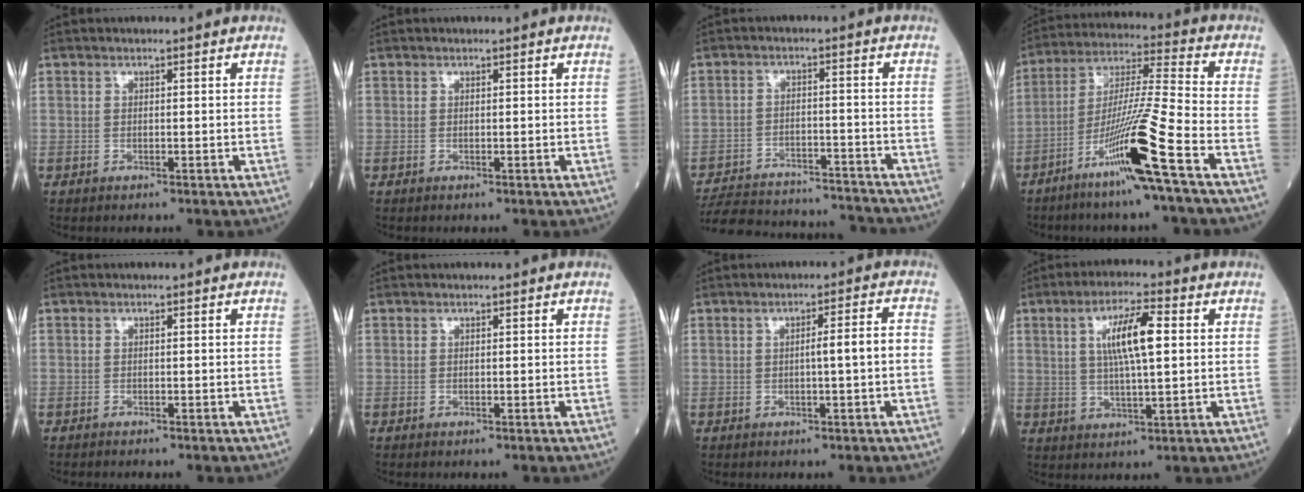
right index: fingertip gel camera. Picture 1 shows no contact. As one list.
[{"total": 0.0}, {"total": 18.9, "force": [-18.0, 3.4, 4.8], "torque": [-0.108, -0.001, -0.252]}, {"total": 14.2, "force": [-7.2, -1.9, 12.1], "torque": [-0.232, -0.020, -0.138]}, {"total": 0.7, "force": [-0.6, 0.0, 0.2], "torque": [-0.005, -0.001, -0.012]}, {"total": 0.0}, {"total": 3.8, "force": [-0.4, -0.2, 3.8], "torque": [-0.060, 0.008, -0.005]}, {"total": 8.4, "force": [1.9, 1.3, 8.1], "torque": [-0.147, 0.010, 0.035]}]